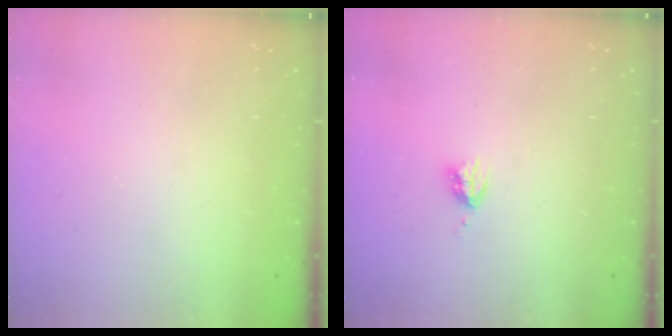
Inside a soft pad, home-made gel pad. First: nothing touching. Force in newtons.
{"total": 3.1, "press": 3.1, "slide": 0.4}